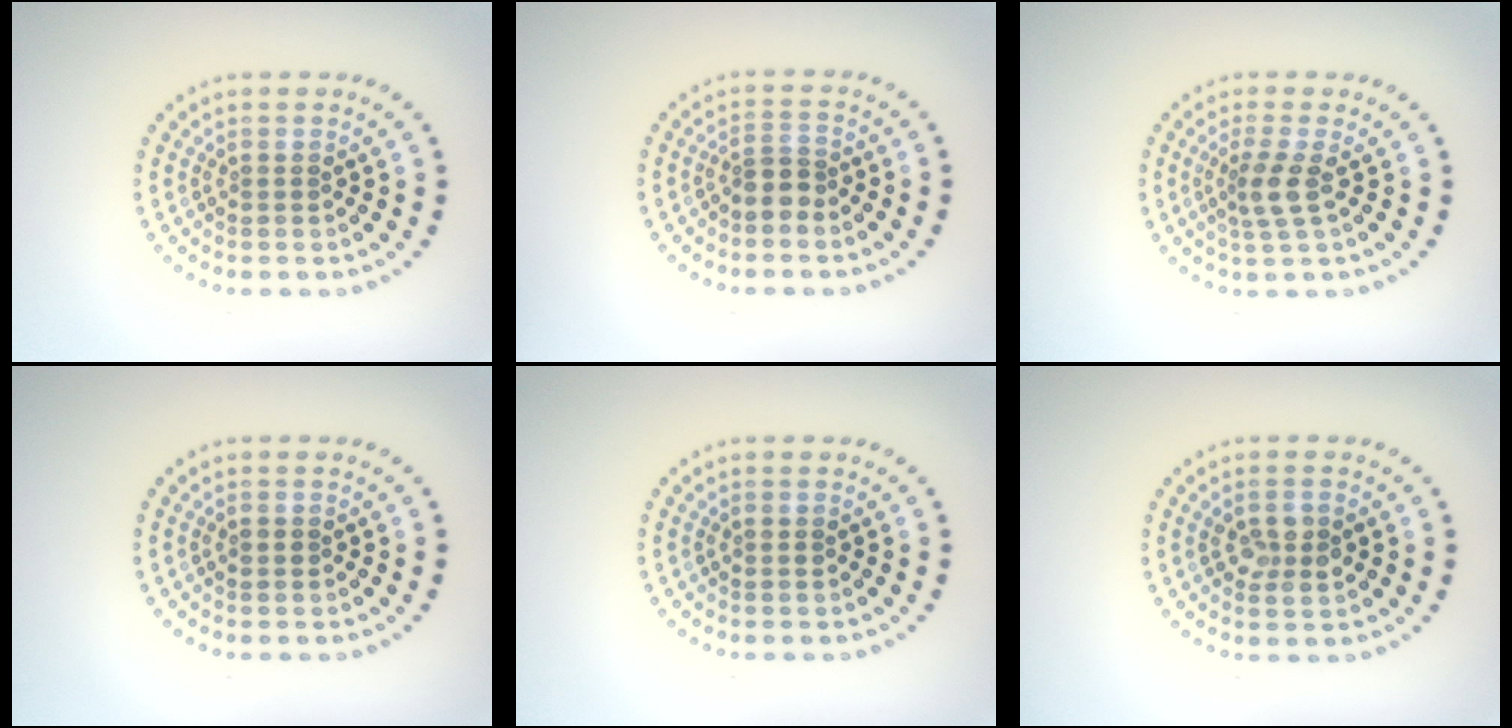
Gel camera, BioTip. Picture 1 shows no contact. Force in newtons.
{"total": 2.1, "press": 1.7, "slide": 1.3}
{"total": 2.5, "press": 1.9, "slide": 1.5}
{"total": 1.0, "press": 0.9, "slide": 0.2}
{"total": 0.8, "press": 0.8, "slide": 0.2}
{"total": 2.6, "press": 2.6, "slide": 0.0}